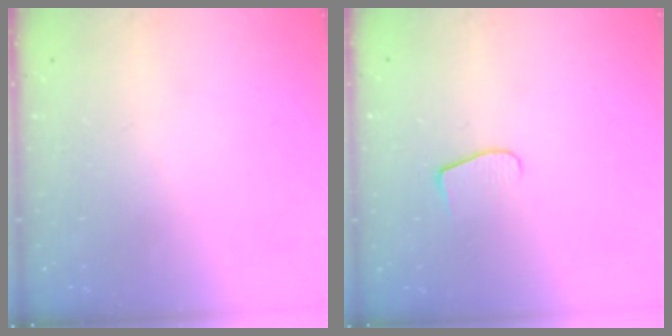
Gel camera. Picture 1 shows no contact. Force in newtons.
{"total": 7.5, "press": 7.5, "slide": 0.6}